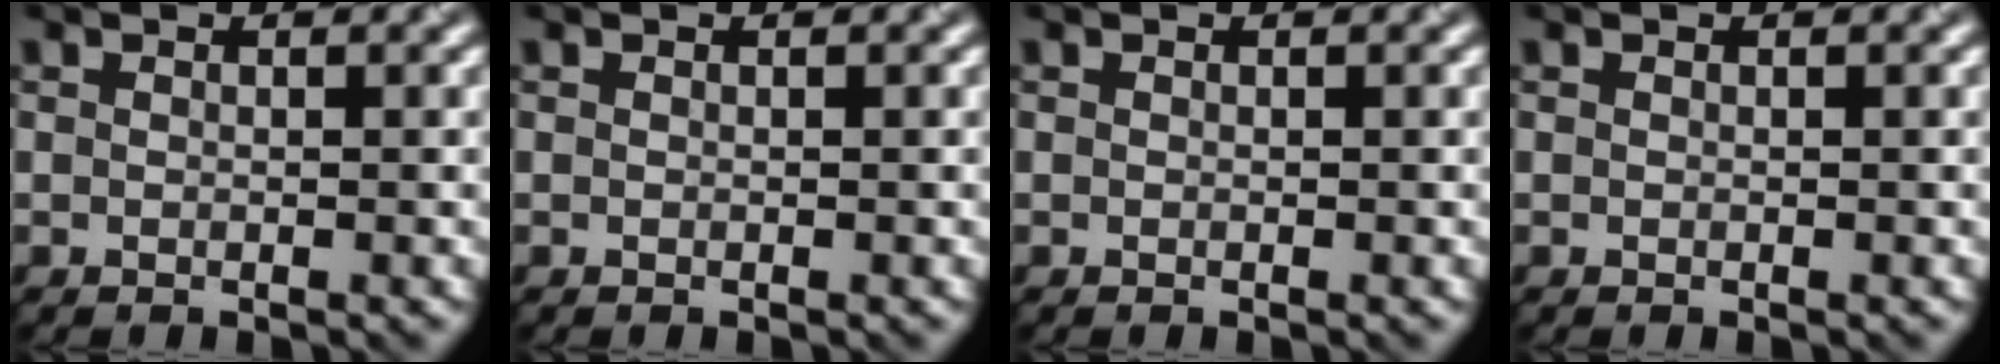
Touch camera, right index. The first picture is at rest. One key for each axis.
{"total": 0.0}
{"total": 0.0}
{"total": 0.0}